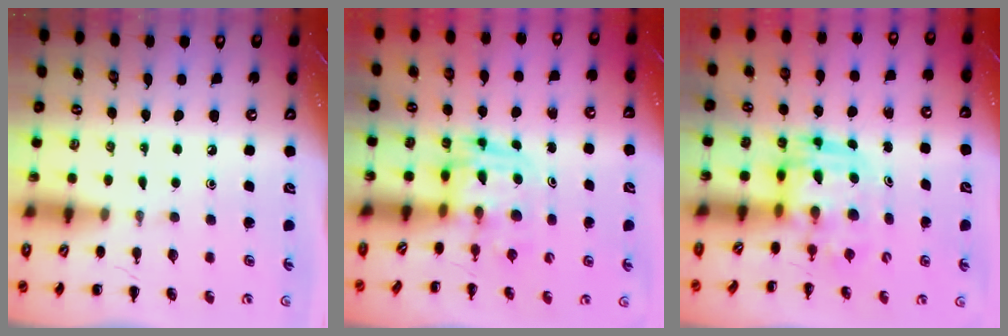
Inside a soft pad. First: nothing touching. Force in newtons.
{"total": 3.2, "press": 3.1, "slide": 0.5}
{"total": 3.6, "press": 3.5, "slide": 0.7}